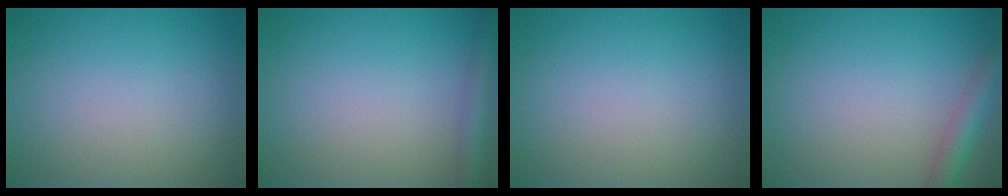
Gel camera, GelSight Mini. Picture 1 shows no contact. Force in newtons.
{"total": 2.5, "press": 2.5, "slide": 0.1}
{"total": 0.0}
{"total": 3.0, "press": 3.0, "slide": 0.1}